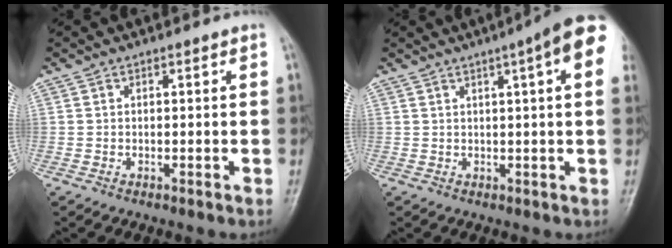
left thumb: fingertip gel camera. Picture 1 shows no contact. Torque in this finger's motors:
{"motor_torque": [-0.03, 0.28, 2.17, -0.59, 0.21]}